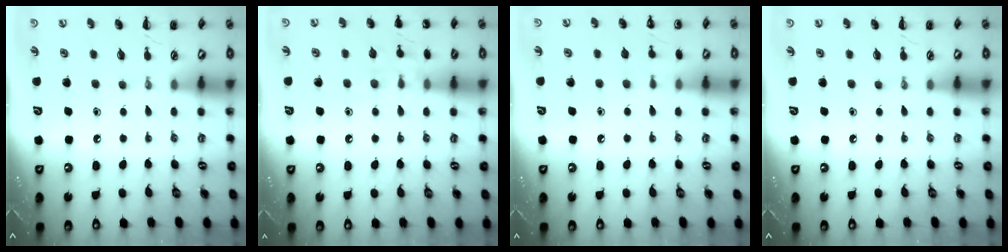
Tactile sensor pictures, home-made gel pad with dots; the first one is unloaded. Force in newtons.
{"total": 9.2, "press": 9.2, "slide": 1.3}
{"total": 6.4, "press": 6.1, "slide": 1.9}
{"total": 0.0}